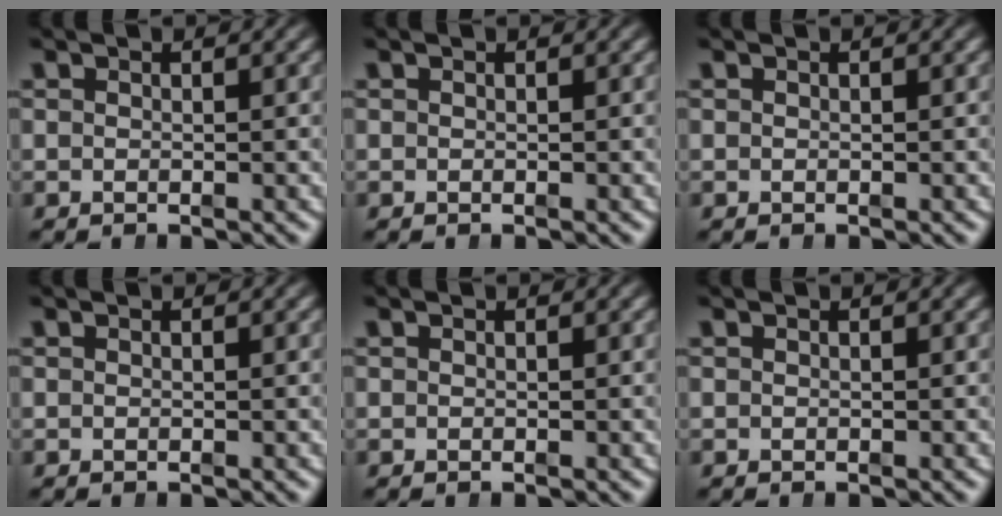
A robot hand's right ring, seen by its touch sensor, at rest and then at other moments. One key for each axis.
{"total": 0.0}
{"total": 0.0}
{"total": 0.0}
{"total": 0.0}
{"total": 0.0}